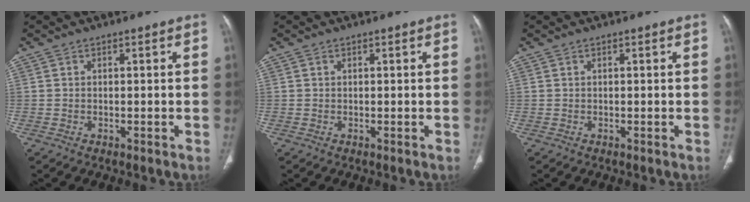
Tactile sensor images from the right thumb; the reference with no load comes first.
{"total": 0.0}
{"total": 0.0}